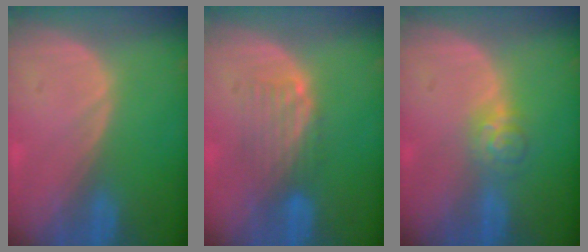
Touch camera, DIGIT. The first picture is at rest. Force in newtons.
{"total": 5.0, "press": 4.3, "slide": 2.6}
{"total": 3.7, "press": 3.6, "slide": 0.9}